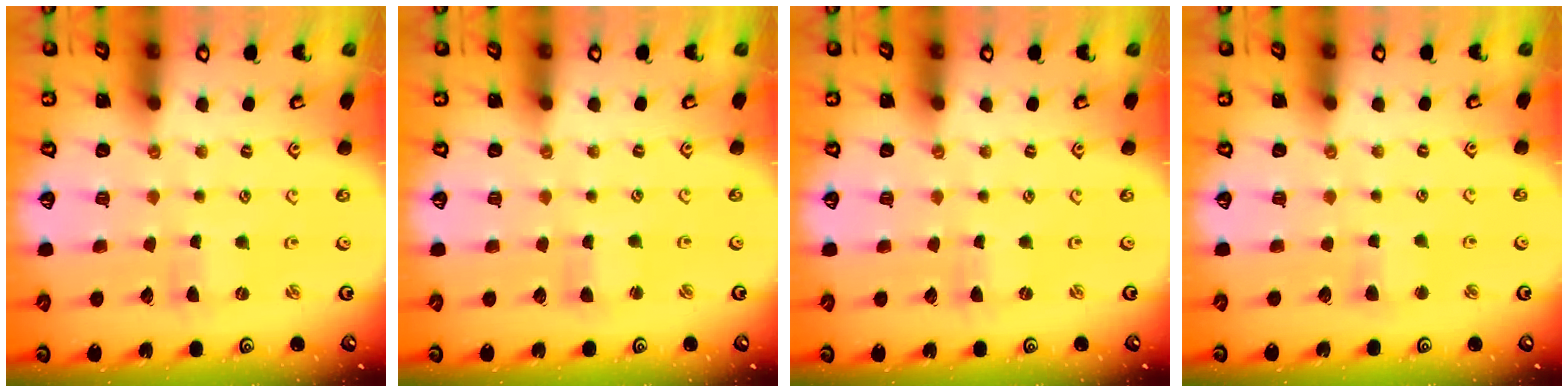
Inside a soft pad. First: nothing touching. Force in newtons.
{"total": 1.5, "press": 1.5, "slide": 0.2}
{"total": 0.0}
{"total": 3.1, "press": 3.1, "slide": 0.5}